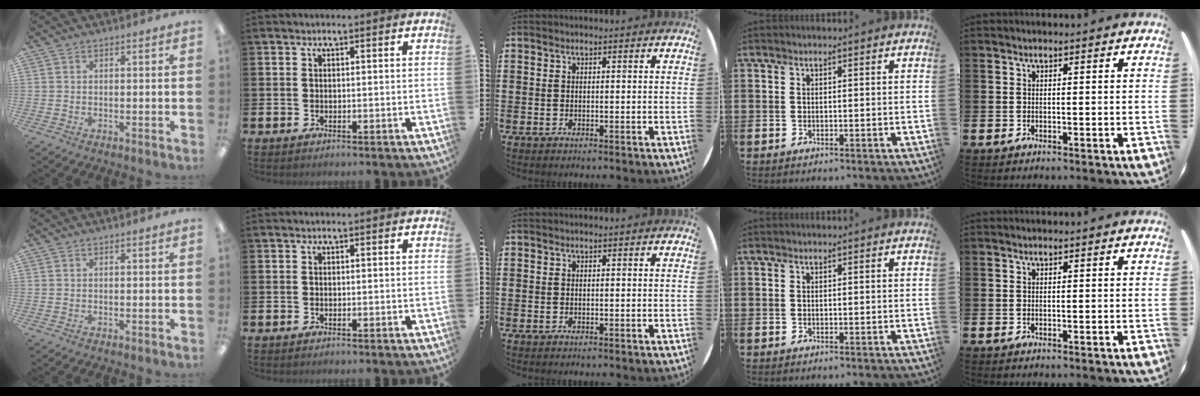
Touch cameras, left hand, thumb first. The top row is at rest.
{}